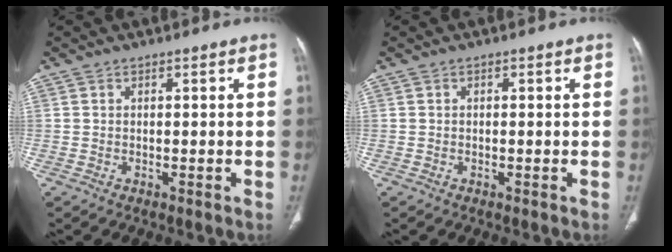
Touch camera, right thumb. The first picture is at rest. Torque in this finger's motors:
{"motor_torque": [-0.35, 0.13, -0.16, 0.02, -0.02]}